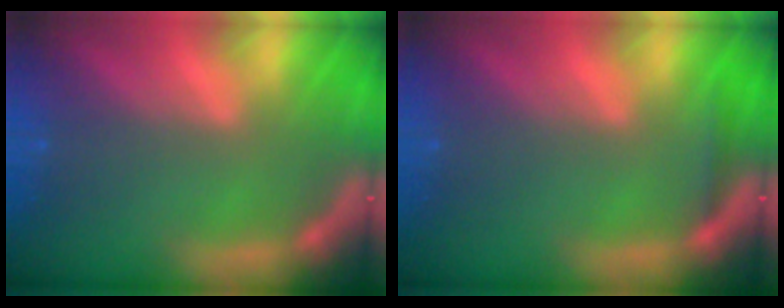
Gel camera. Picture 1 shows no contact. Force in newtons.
{"total": 0.9}